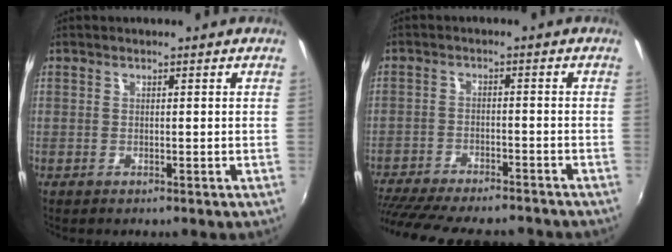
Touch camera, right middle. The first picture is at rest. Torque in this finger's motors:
{"motor_torque": [1.08, -1.06, 0.32, 0.21]}